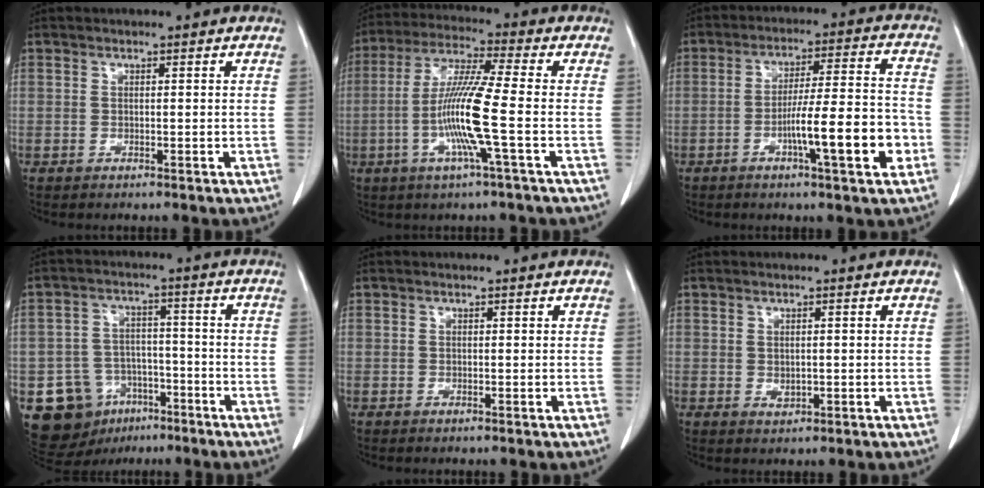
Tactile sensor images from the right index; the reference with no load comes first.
{"total": 11.5, "force": [-2.6, -0.8, 11.1], "torque": [-0.222, -0.009, -0.059]}
{"total": 12.4, "force": [-4.3, 0.8, 11.6], "torque": [-0.184, 0.005, -0.067]}
{"total": 11.6, "force": [-5.8, 9.4, 3.7], "torque": [-0.068, 0.029, -0.079]}
{"total": 0.0}
{"total": 1.3, "force": [0.0, 0.8, 0.9], "torque": [-0.015, -0.003, 0.003]}